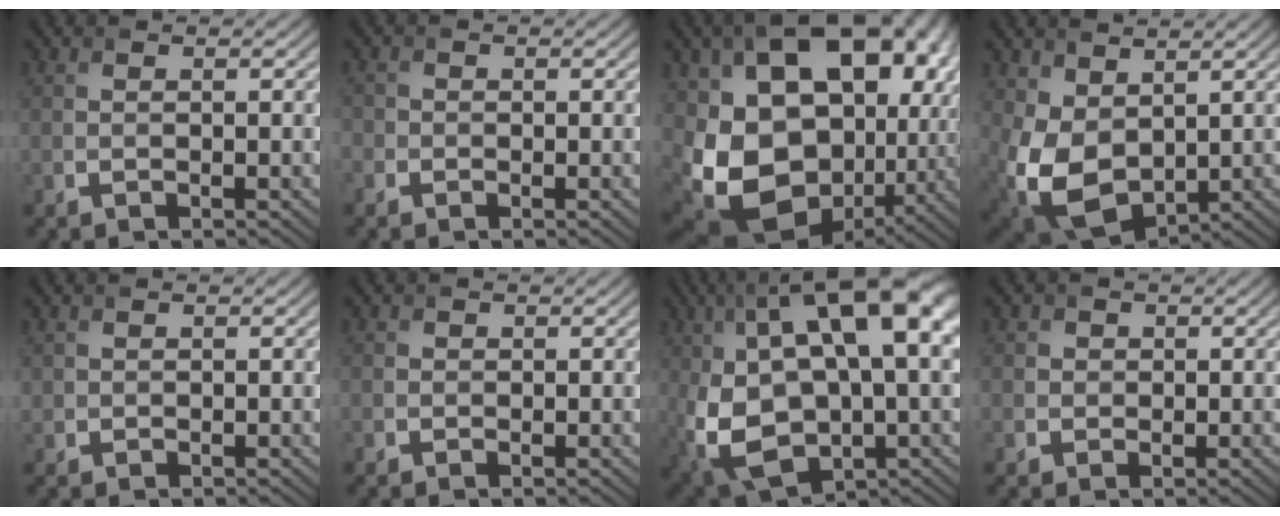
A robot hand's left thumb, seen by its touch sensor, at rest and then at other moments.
{"total": 1.4, "force": [-0.6, 1.2, 0.0], "torque": [0.008, -0.002, -0.016]}
{"total": 21.4, "force": [1.4, 15.0, 15.3], "torque": [-0.302, -0.037, 0.062]}
{"total": 10.1, "force": [1.0, 7.2, 7.0], "torque": [-0.185, -0.023, 0.026]}
{"total": 0.8, "force": [0.3, 0.7, 0.0], "torque": [-0.002, -0.002, 0.007]}
{"total": 1.0, "force": [0.0, 1.0, 0.0], "torque": [0.009, -0.004, -0.001]}
{"total": 21.2, "force": [3.8, 11.5, 17.4], "torque": [-0.350, 0.002, 0.081]}
{"total": 2.8, "force": [0.7, 2.6, 0.5], "torque": [-0.011, -0.005, 0.007]}